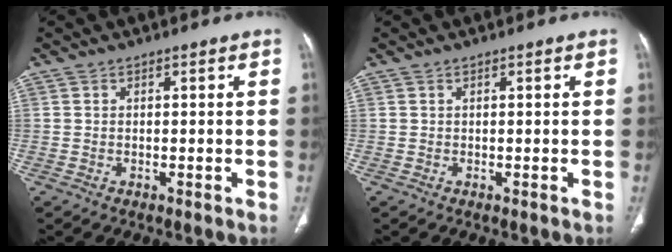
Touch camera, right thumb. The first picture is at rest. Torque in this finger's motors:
{"motor_torque": [0.08, 0.08, -0.23, -0.04, 0.04]}